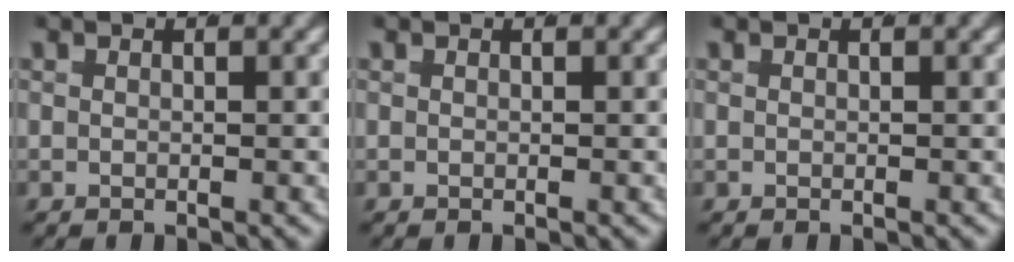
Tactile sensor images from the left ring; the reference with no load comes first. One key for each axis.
{"total": 0.0}
{"total": 0.0}